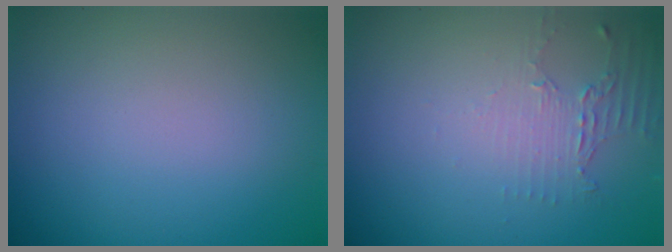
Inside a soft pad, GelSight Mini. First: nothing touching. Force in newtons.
{"total": 2.0, "press": 1.4, "slide": 1.4}